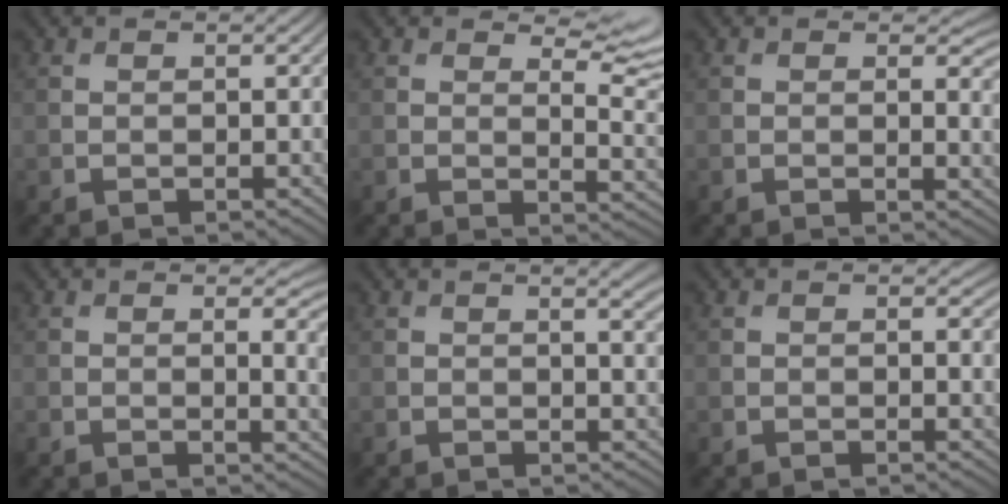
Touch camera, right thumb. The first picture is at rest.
{"total": 6.5, "force": [4.2, 2.2, 4.6], "torque": [-0.065, 0.002, 0.062]}
{"total": 3.1, "force": [0.6, 1.2, 2.7], "torque": [-0.035, -0.006, 0.008]}
{"total": 4.1, "force": [0.5, 1.3, 3.8], "torque": [-0.049, -0.006, 0.011]}
{"total": 3.3, "force": [1.5, 0.9, 2.9], "torque": [-0.037, 0.001, 0.017]}
{"total": 0.9, "force": [0.2, 0.3, 0.8], "torque": [-0.010, -0.005, 0.001]}